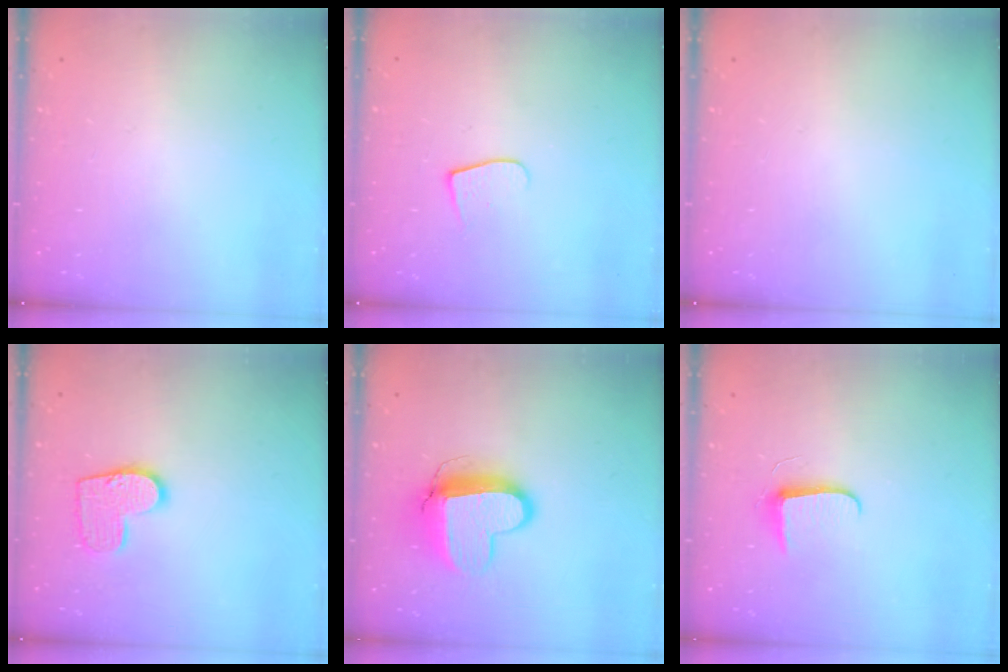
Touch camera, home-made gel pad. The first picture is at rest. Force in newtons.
{"total": 5.8, "press": 5.8, "slide": 0.7}
{"total": 0.0}
{"total": 10.2, "press": 10.2, "slide": 0.2}
{"total": 12.4, "press": 12.3, "slide": 1.3}
{"total": 6.2, "press": 6.2, "slide": 0.8}